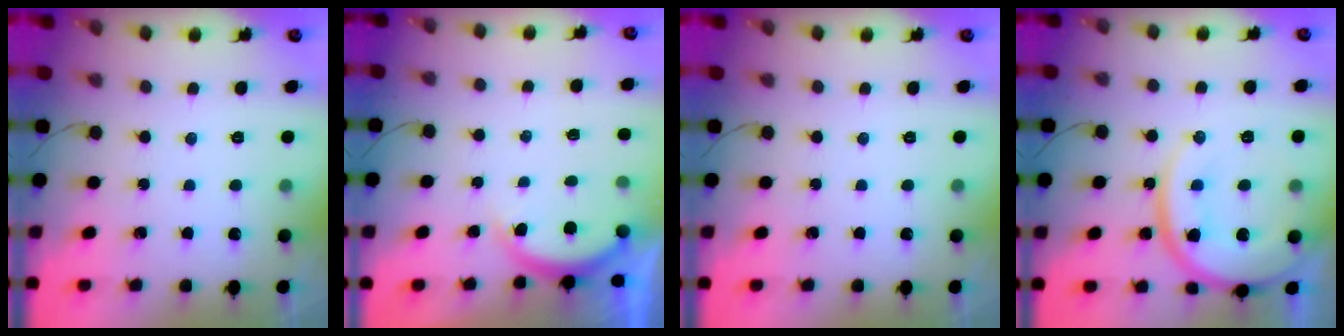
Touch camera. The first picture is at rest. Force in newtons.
{"total": 4.3, "press": 4.2, "slide": 0.7}
{"total": 0.0}
{"total": 16.9, "press": 16.9, "slide": 1.3}